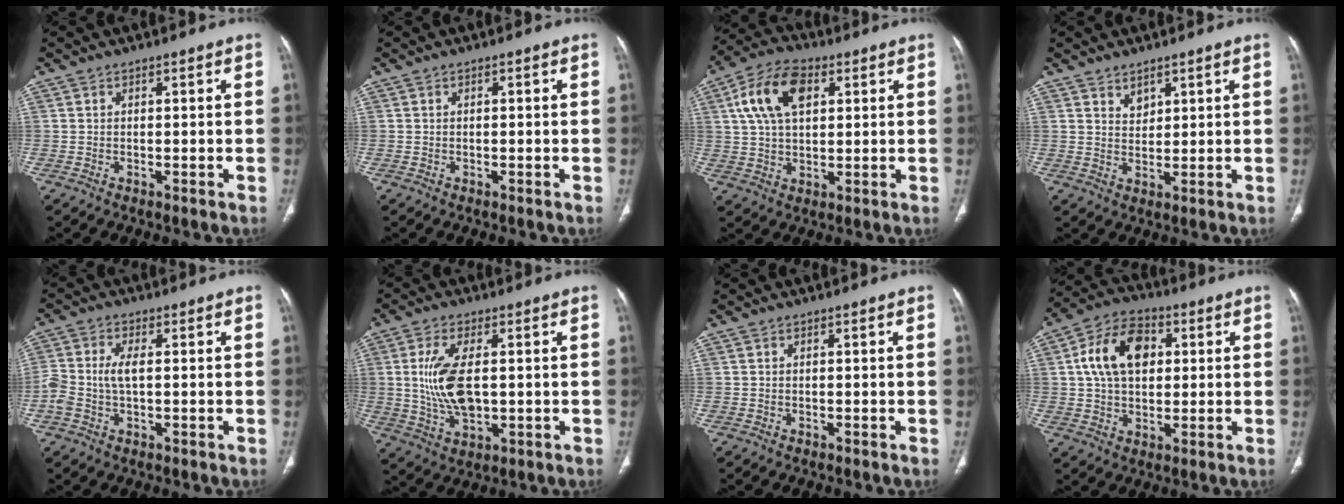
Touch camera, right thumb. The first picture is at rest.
{"total": 0.0}
{"total": 12.4, "force": [4.1, 7.3, 9.2], "torque": [-0.169, 0.009, 0.073]}
{"total": 2.7, "force": [2.0, 1.6, 1.0], "torque": [-0.006, -0.018, 0.040]}
{"total": 5.4, "force": [-0.3, 2.8, 4.6], "torque": [-0.125, 0.016, -0.006]}
{"total": 10.6, "force": [0.7, 5.3, 9.1], "torque": [-0.191, -0.010, 0.022]}
{"total": 0.0}
{"total": 13.0, "force": [2.8, 8.8, 9.2], "torque": [-0.145, 0.013, 0.042]}